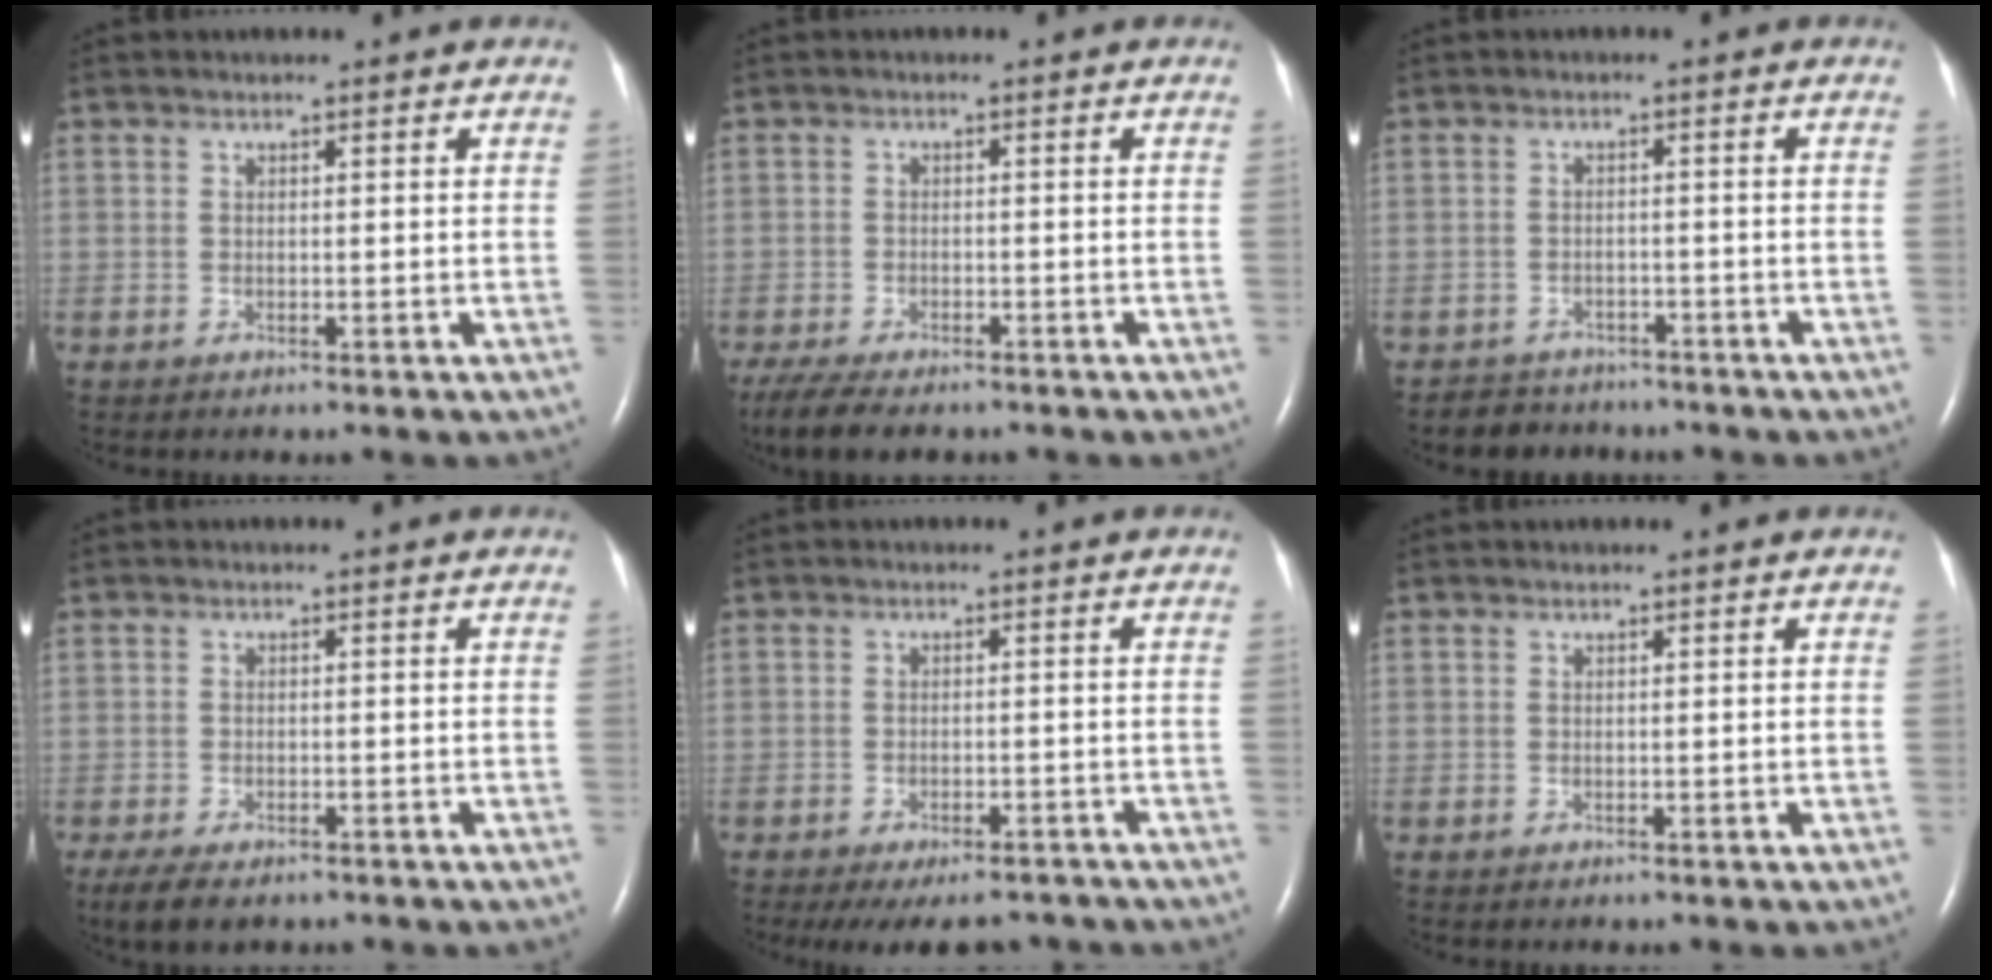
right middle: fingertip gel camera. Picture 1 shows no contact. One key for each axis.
{"total": 8.3, "fx": -6.7, "fy": 2.2, "fz": 4.5, "tx": -0.079, "ty": -0.016, "tz": -0.104}
{"total": 4.2, "fx": -3.8, "fy": 1.9, "fz": -0.3, "tx": 0.001, "ty": -0.001, "tz": -0.056}
{"total": 4.7, "fx": -3.3, "fy": 1.7, "fz": 2.9, "tx": -0.055, "ty": -0.014, "tz": -0.049}
{"total": 9.5, "fx": -8.2, "fy": 2.8, "fz": 3.9, "tx": -0.052, "ty": -0.009, "tz": -0.104}
{"total": 0.0}